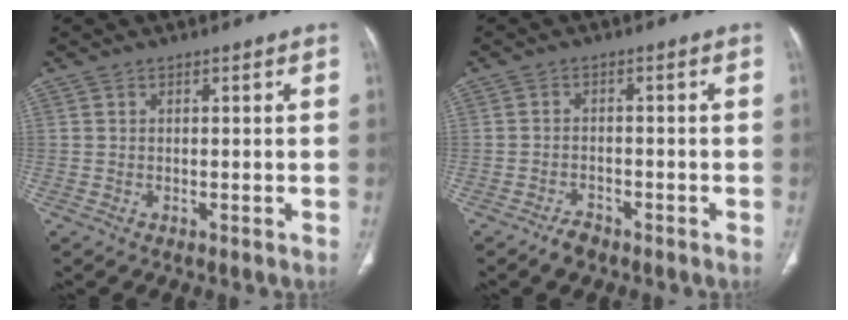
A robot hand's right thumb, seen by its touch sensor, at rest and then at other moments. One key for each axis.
{"total": 2.9, "fx": -2.2, "fy": 1.5, "fz": 1.1, "tx": -0.021, "ty": 0.010, "tz": -0.034}